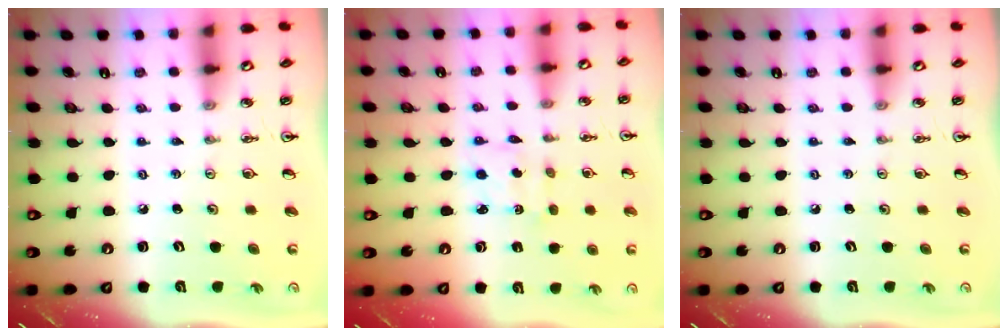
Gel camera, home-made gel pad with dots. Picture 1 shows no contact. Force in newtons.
{"total": 2.4, "press": 2.3, "slide": 0.8}
{"total": 0.0}